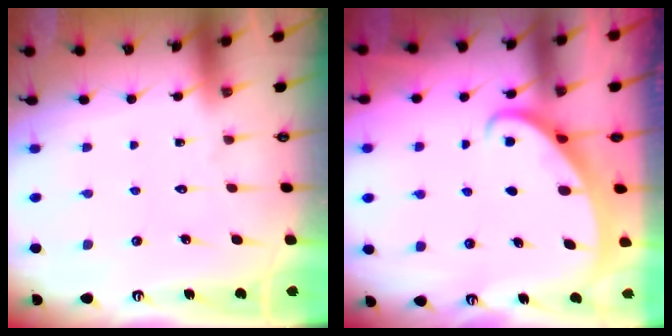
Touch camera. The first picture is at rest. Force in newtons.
{"total": 2.4, "press": 2.4, "slide": 0.2}